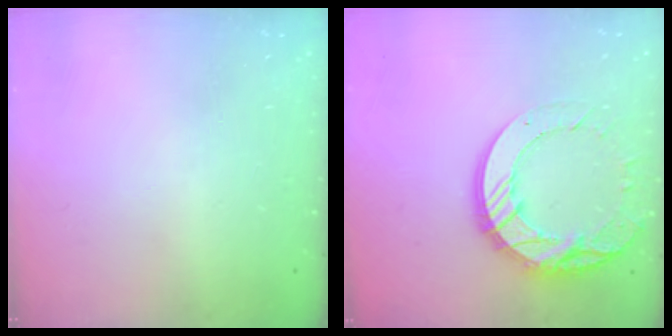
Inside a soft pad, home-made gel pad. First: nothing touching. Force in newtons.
{"total": 17.3, "press": 17.2, "slide": 1.8}